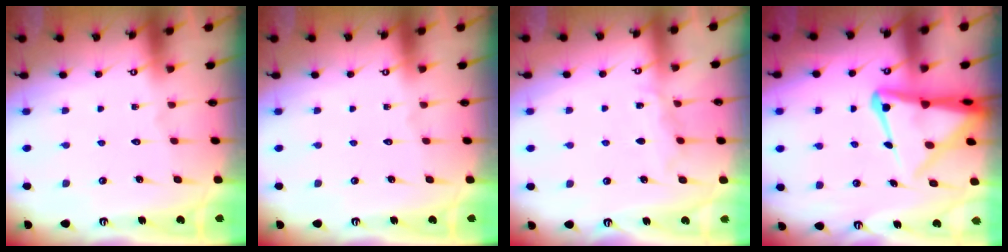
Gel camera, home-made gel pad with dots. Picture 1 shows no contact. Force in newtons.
{"total": 0.0}
{"total": 5.2, "press": 5.2, "slide": 0.2}
{"total": 10.3, "press": 10.2, "slide": 0.9}